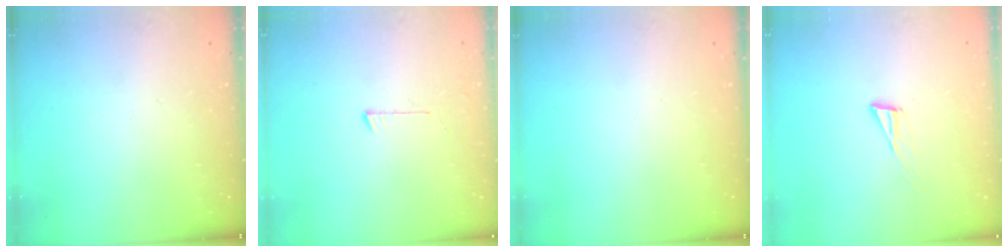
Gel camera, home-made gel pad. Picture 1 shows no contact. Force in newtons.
{"total": 4.2, "press": 4.2, "slide": 0.4}
{"total": 0.0}
{"total": 5.9, "press": 5.8, "slide": 0.7}